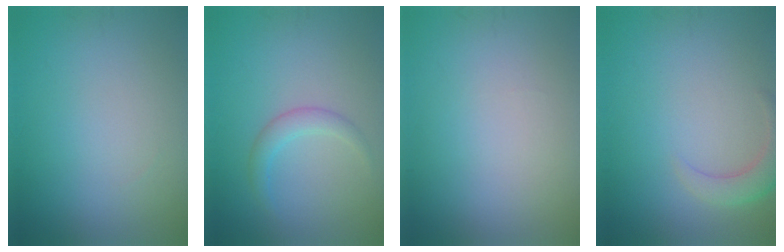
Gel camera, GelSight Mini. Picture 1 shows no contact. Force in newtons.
{"total": 1.8, "press": 1.8, "slide": 0.1}
{"total": 0.0}
{"total": 2.7, "press": 2.7, "slide": 0.3}